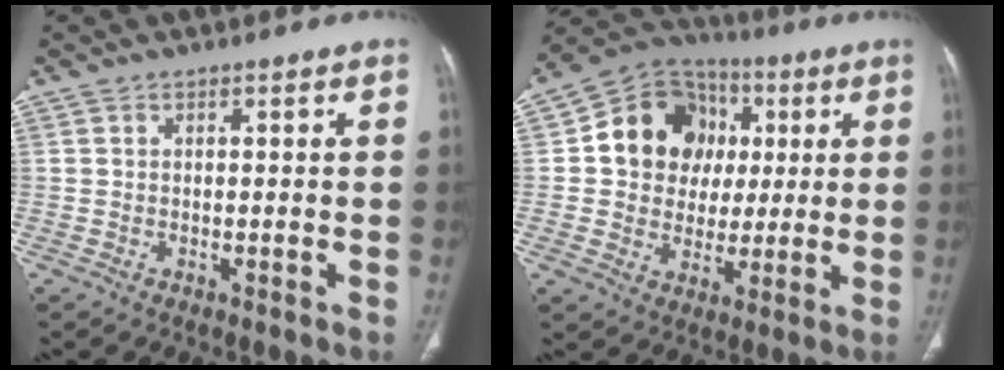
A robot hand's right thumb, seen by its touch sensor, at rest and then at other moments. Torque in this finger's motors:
{"motor_torque": [0.52, 2.53, 0.53, -0.36, 0.06]}